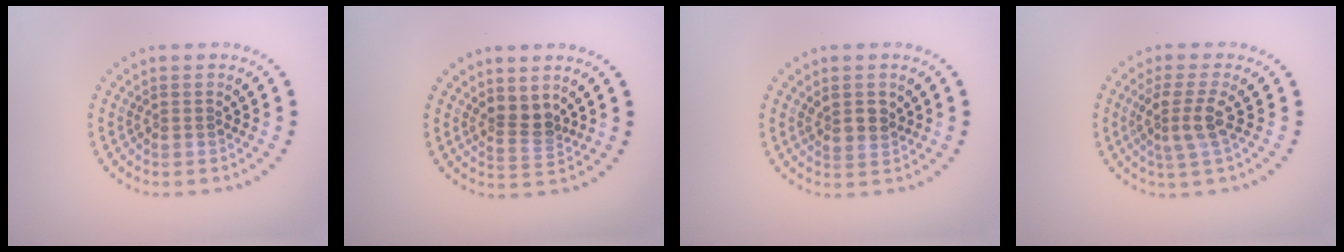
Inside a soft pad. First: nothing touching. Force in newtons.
{"total": 2.2, "press": 1.8, "slide": 1.3}
{"total": 2.1, "press": 1.9, "slide": 0.9}
{"total": 2.9, "press": 2.2, "slide": 1.8}